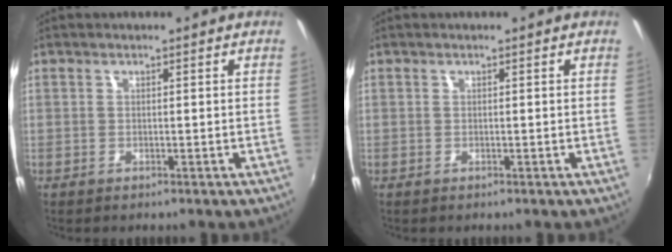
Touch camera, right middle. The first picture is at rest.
{"total": 0.0}